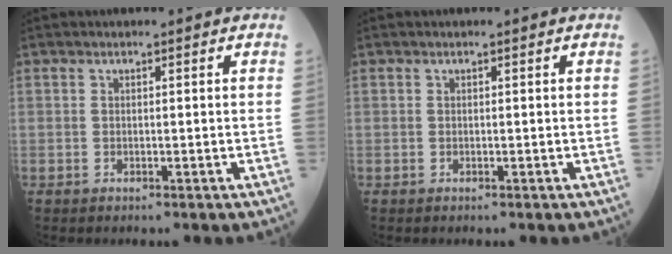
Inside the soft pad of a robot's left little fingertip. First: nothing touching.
{"total": 0.0}